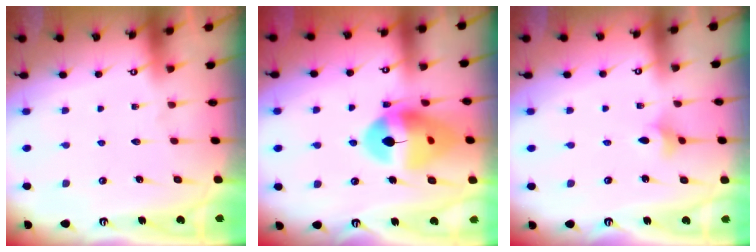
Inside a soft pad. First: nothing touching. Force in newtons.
{"total": 16.2, "press": 16.0, "slide": 2.2}
{"total": 2.8, "press": 2.8, "slide": 0.6}